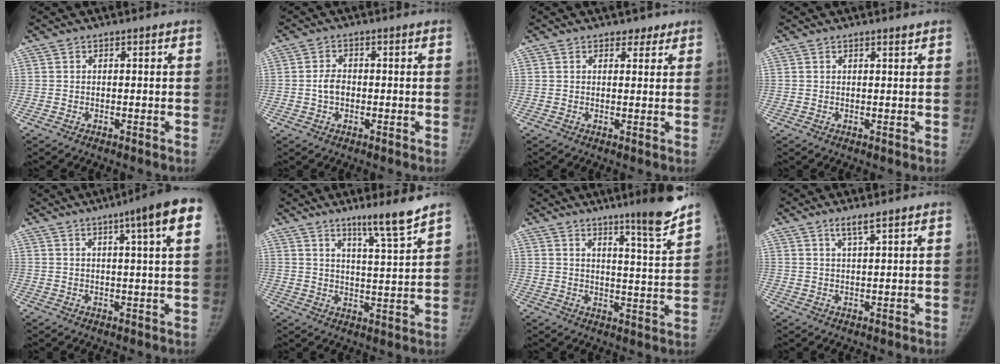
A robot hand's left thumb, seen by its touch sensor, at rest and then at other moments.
{"total": 3.0, "force": [-0.3, 2.0, 2.2], "torque": [-0.038, 0.010, -0.009]}
{"total": 2.3, "force": [1.8, 1.3, 0.7], "torque": [0.006, -0.010, 0.021]}
{"total": 0.9, "force": [0.7, -0.1, 0.5], "torque": [-0.010, -0.007, 0.014]}
{"total": 11.2, "force": [5.3, 0.6, 9.9], "torque": [-0.133, -0.002, 0.059]}
{"total": 8.4, "force": [6.5, -0.4, 5.4], "torque": [-0.085, -0.054, 0.108]}
{"total": 10.3, "force": [7.9, -0.2, 6.6], "torque": [-0.086, -0.061, 0.113]}
{"total": 2.8, "force": [2.1, -0.1, 1.9], "torque": [-0.041, -0.011, 0.042]}